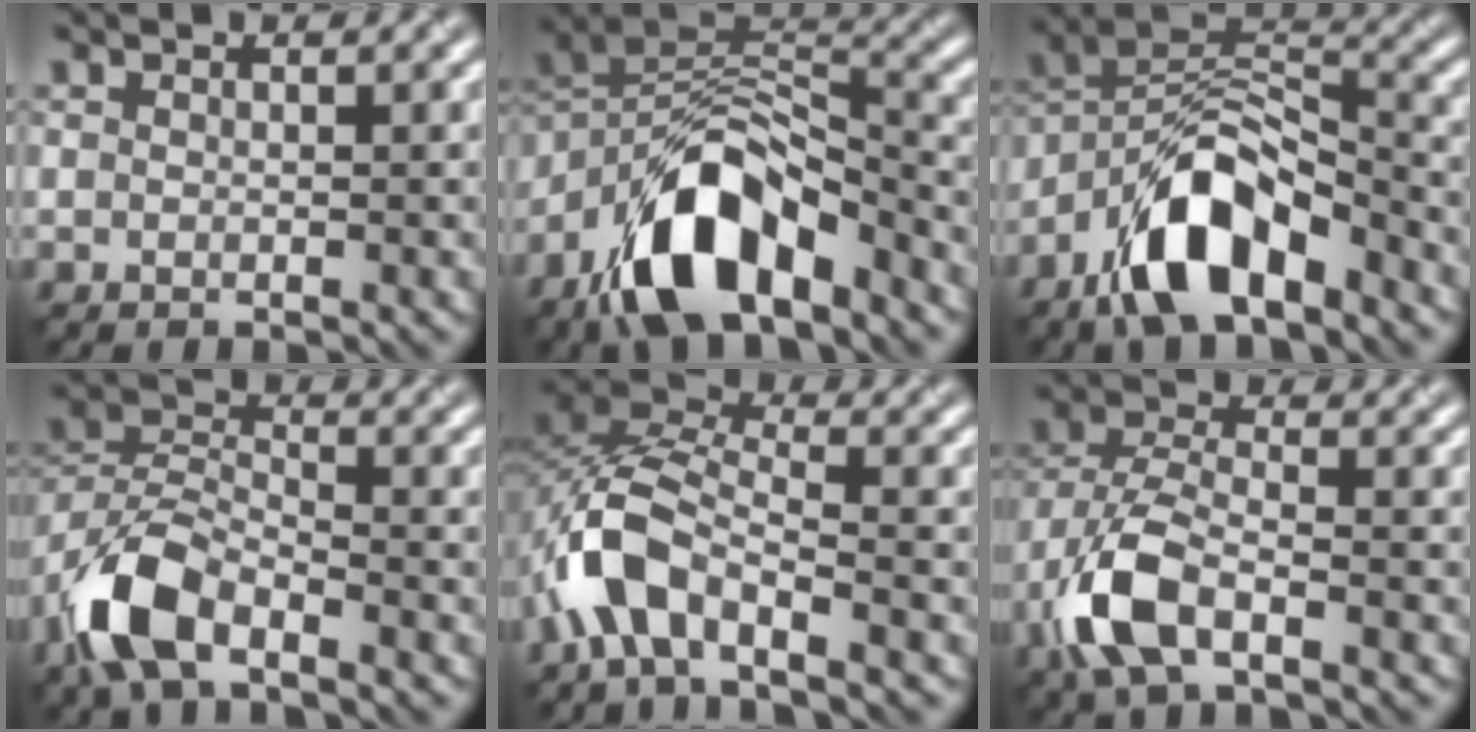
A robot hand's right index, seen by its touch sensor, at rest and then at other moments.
{"total": 10.0, "force": [-6.5, 4.1, 6.4], "torque": [-0.110, 0.009, -0.127]}
{"total": 8.7, "force": [-5.5, 3.5, 5.8], "torque": [-0.097, 0.012, -0.107]}
{"total": 7.3, "force": [-4.6, 3.5, 4.5], "torque": [-0.090, 0.004, -0.098]}
{"total": 6.5, "force": [-3.4, 3.1, 4.6], "torque": [-0.092, 0.010, -0.073]}
{"total": 6.5, "force": [-3.1, 3.1, 4.7], "torque": [-0.109, 0.000, -0.073]}